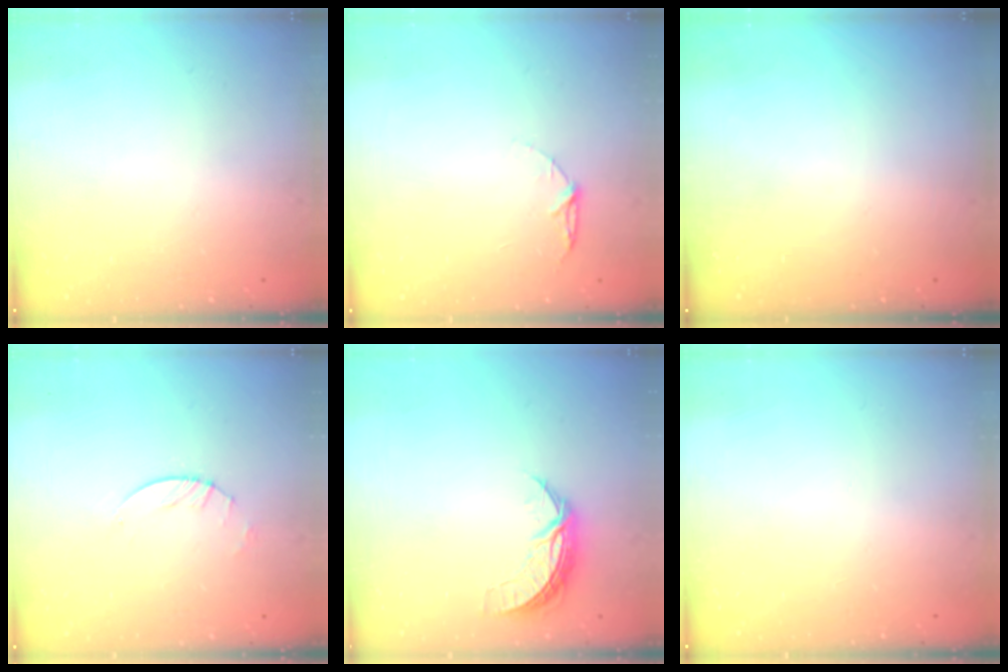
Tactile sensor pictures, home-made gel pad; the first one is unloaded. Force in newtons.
{"total": 4.4, "press": 4.4, "slide": 0.5}
{"total": 0.0}
{"total": 2.6, "press": 2.5, "slide": 0.4}
{"total": 7.1, "press": 7.0, "slide": 0.7}
{"total": 0.0}